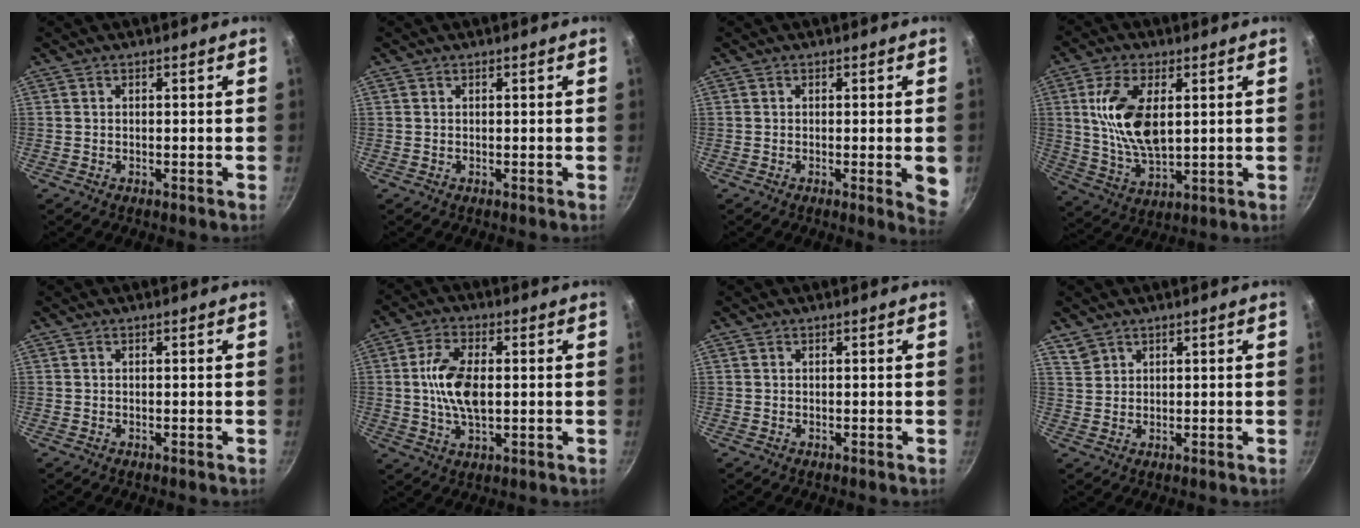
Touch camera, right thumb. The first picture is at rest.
{"total": 0.0}
{"total": 5.2, "force": [-0.8, 1.0, 5.0], "torque": [-0.047, -0.002, -0.009]}
{"total": 13.3, "force": [2.8, 6.7, 11.1], "torque": [-0.205, -0.012, 0.060]}
{"total": 0.0}
{"total": 9.8, "force": [0.5, 5.1, 8.4], "torque": [-0.158, 0.007, 0.008]}
{"total": 0.0}
{"total": 2.6, "force": [2.0, 1.7, 0.4], "torque": [0.001, 0.005, 0.044]}